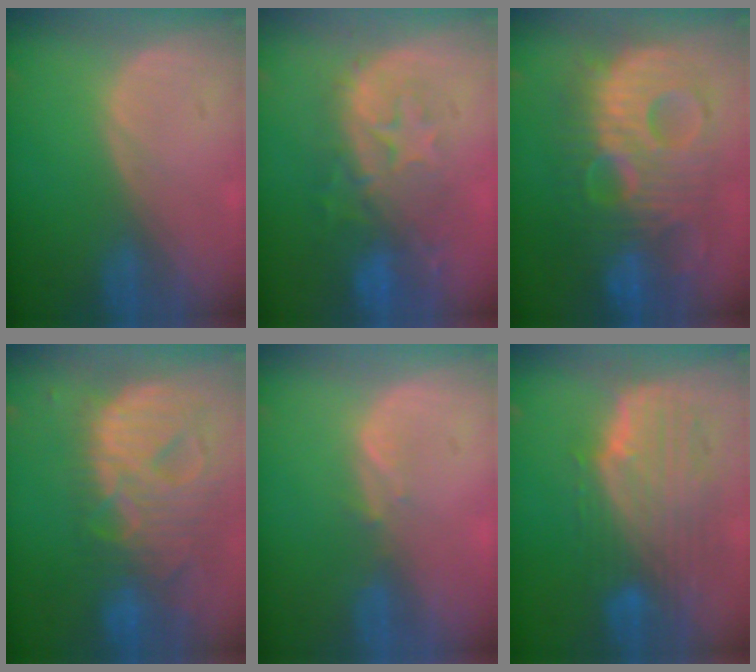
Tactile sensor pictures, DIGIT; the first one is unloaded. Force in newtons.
{"total": 10.0, "press": 8.9, "slide": 4.6}
{"total": 13.6, "press": 13.5, "slide": 1.2}
{"total": 13.4, "press": 11.5, "slide": 6.9}
{"total": 1.4, "press": 1.2, "slide": 0.6}
{"total": 10.1, "press": 8.9, "slide": 4.6}